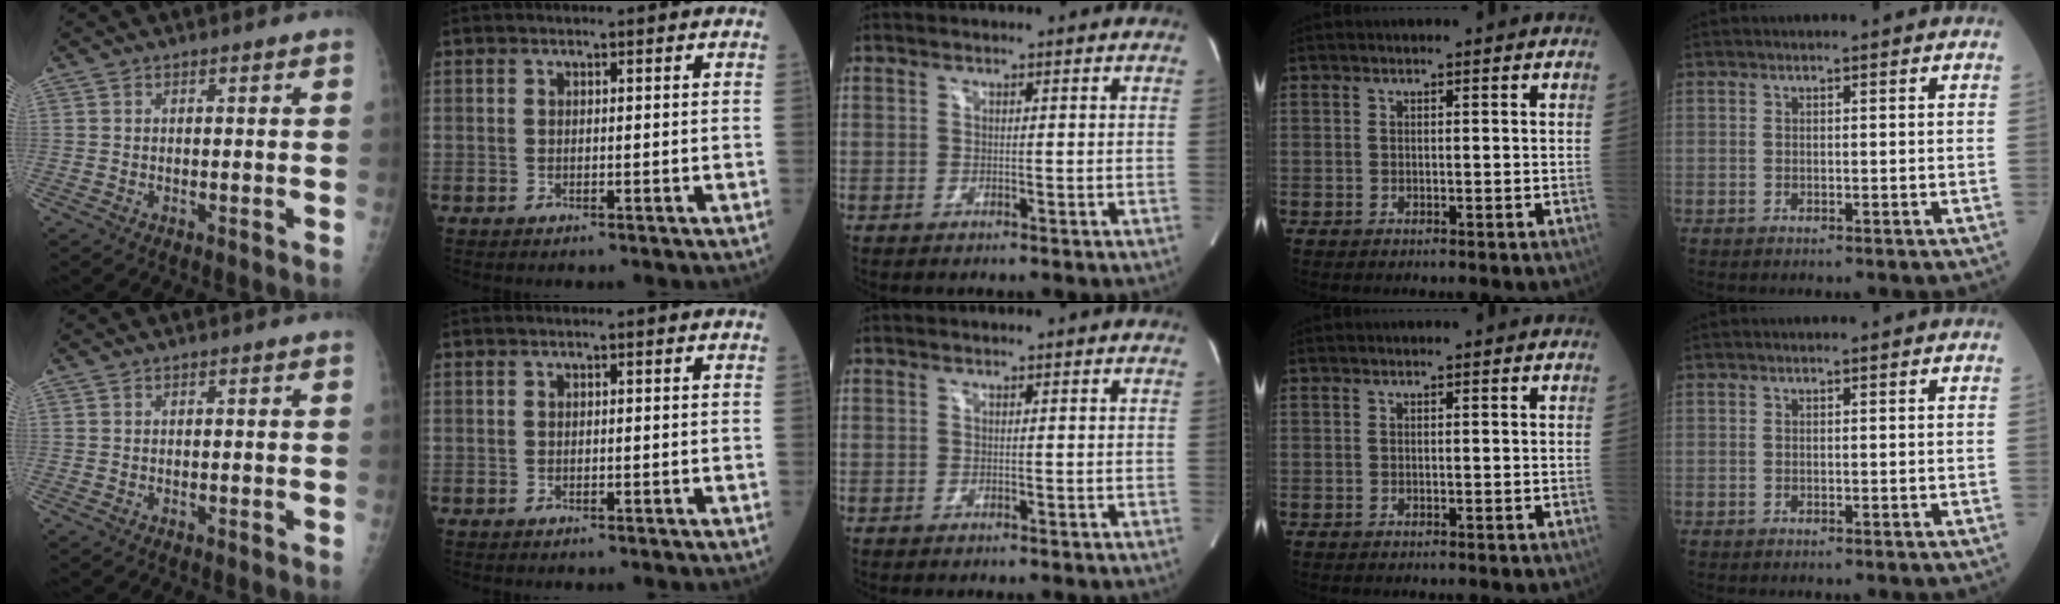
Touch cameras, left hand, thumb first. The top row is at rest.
{}